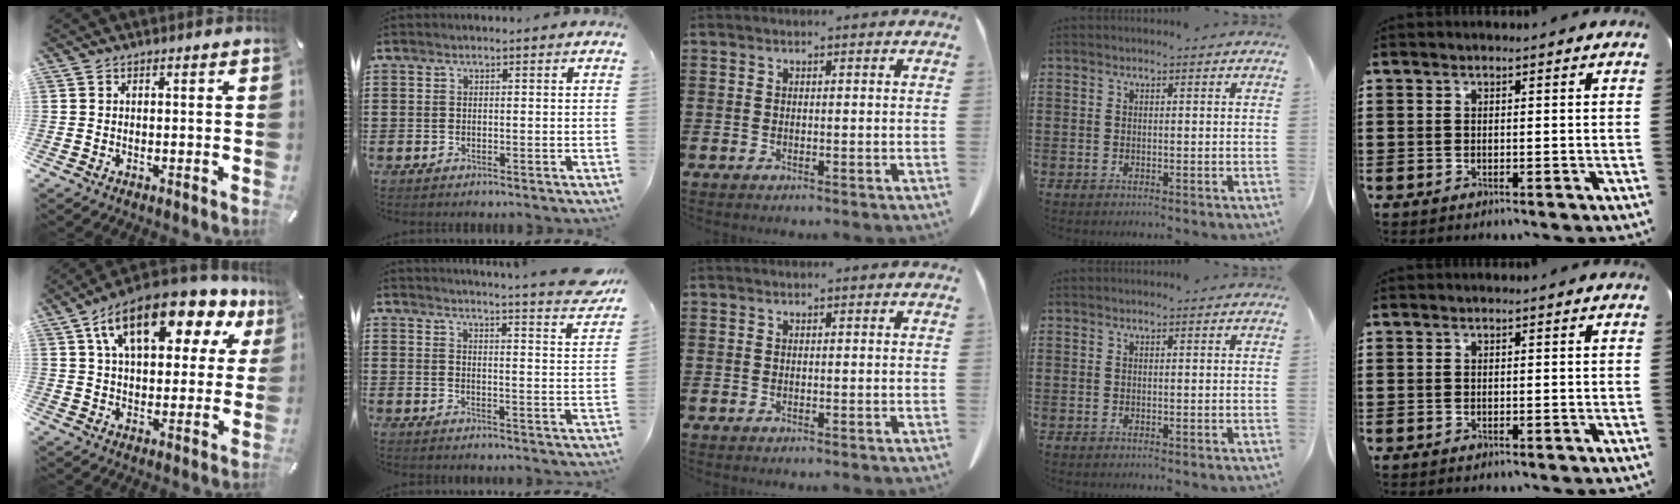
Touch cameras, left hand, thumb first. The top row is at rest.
{"thumb": {"total": 18.3, "force": [9.7, 8.9, 12.8], "torque": [-0.216, -0.033, 0.163]}, "index": {"total": 4.6, "force": [4.3, -1.0, 1.5], "torque": [-0.038, -0.038, 0.069]}}